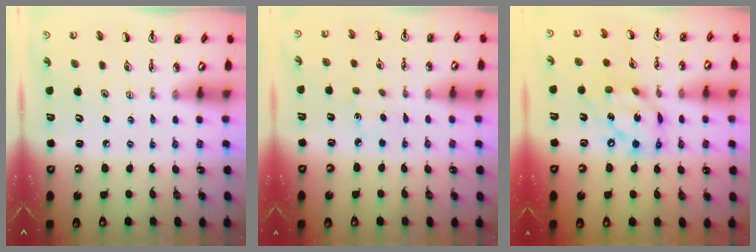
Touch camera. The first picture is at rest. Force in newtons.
{"total": 3.3, "press": 3.3, "slide": 0.4}
{"total": 14.5, "press": 14.5, "slide": 1.6}